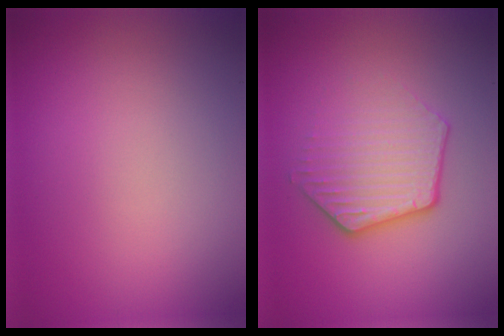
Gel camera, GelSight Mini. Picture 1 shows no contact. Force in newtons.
{"total": 4.1, "press": 3.1, "slide": 2.6}